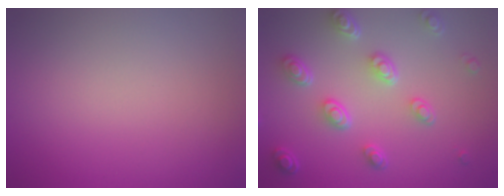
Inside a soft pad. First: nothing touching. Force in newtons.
{"total": 4.7, "press": 3.5, "slide": 3.2}